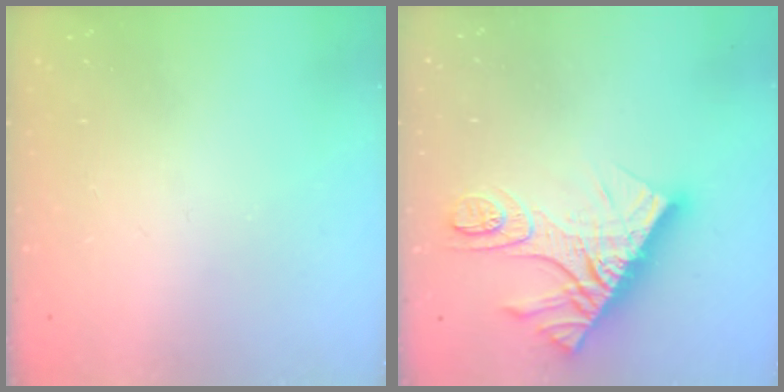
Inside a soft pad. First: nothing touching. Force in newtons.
{"total": 15.8, "press": 15.8, "slide": 1.4}